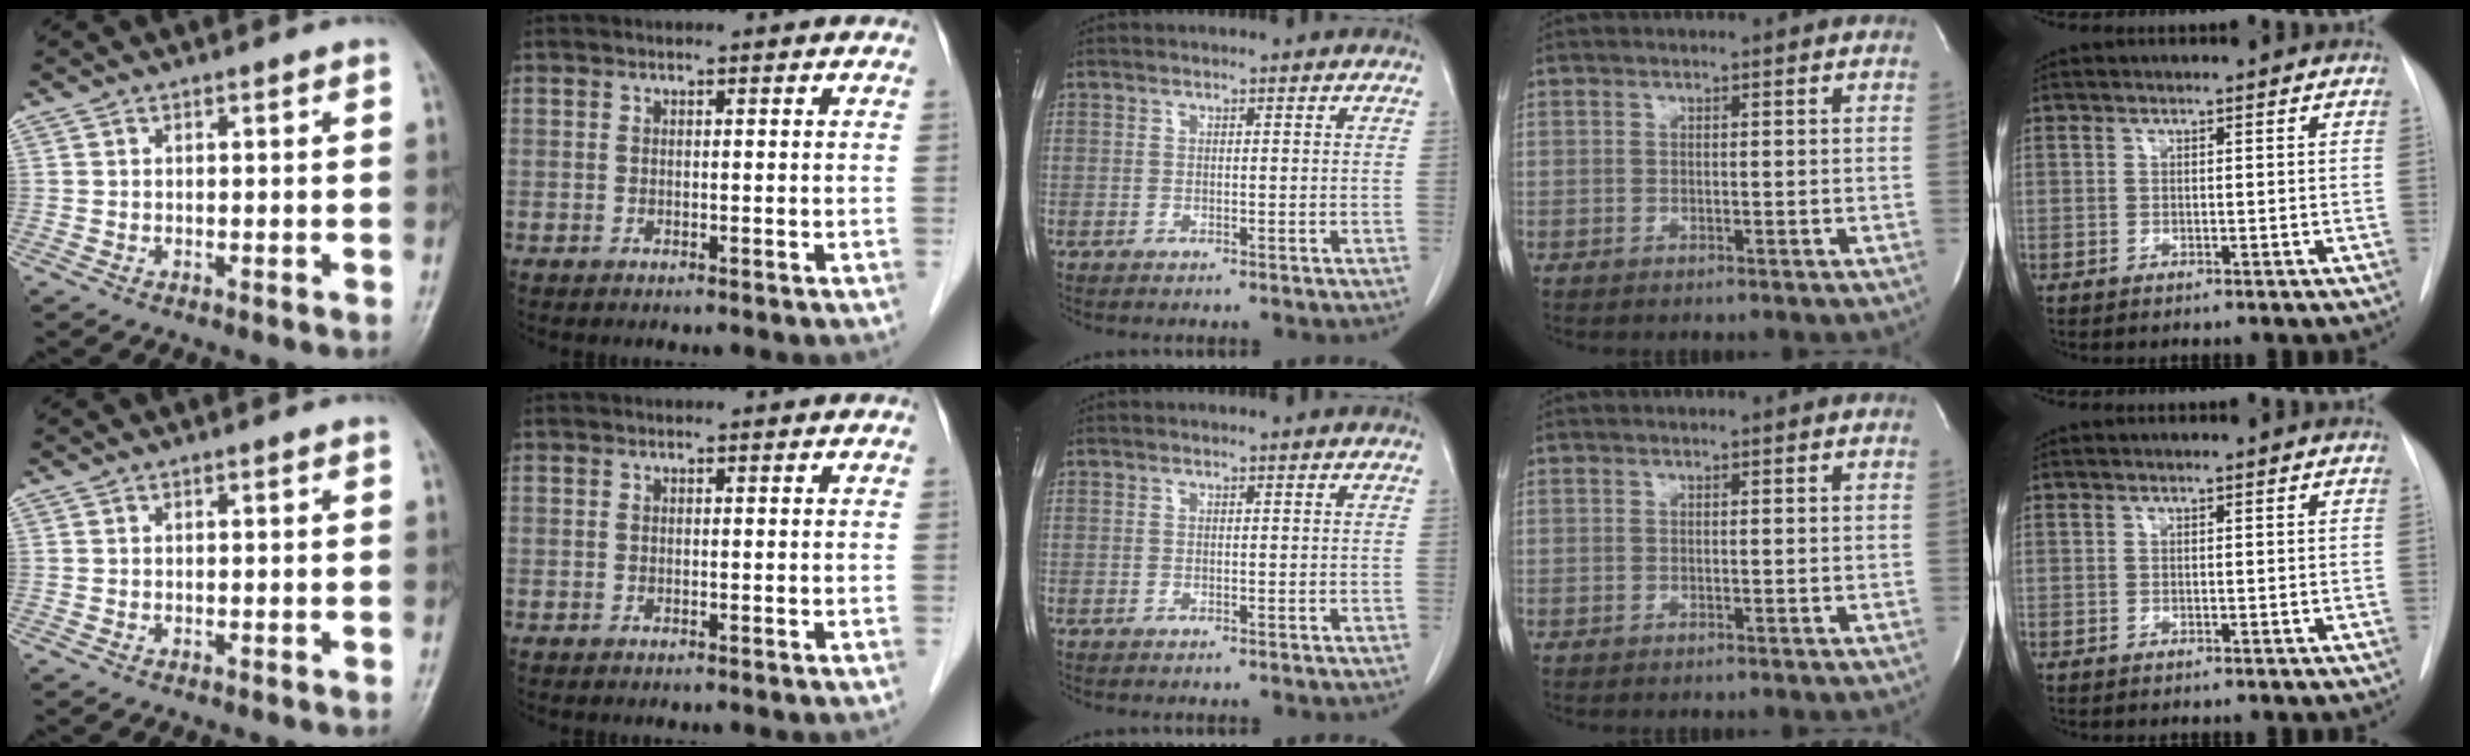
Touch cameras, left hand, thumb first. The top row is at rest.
{}